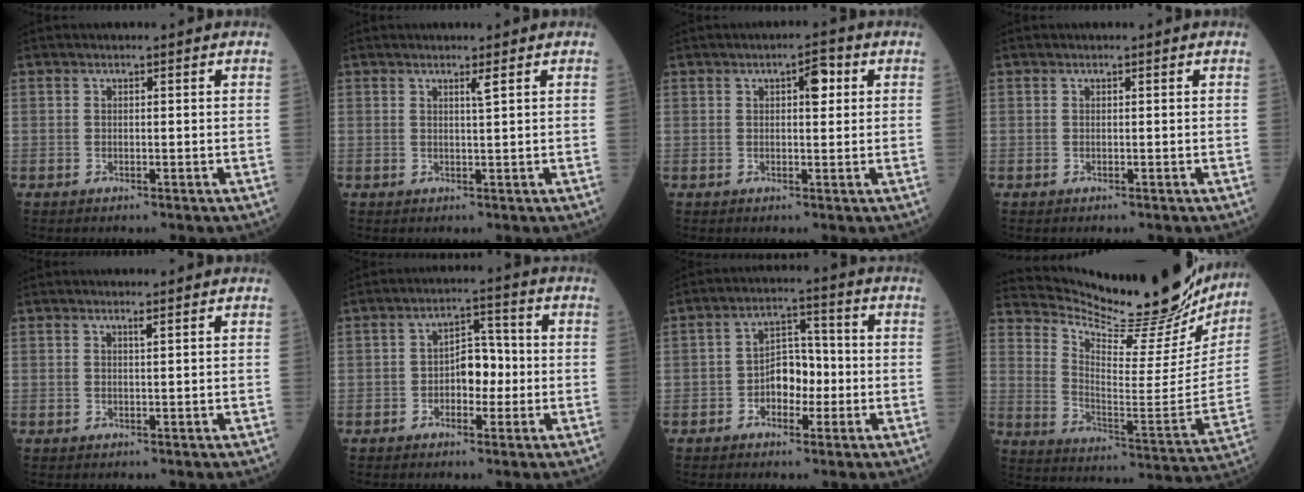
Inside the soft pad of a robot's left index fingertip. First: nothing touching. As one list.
[{"total": 1.1, "force": [0.7, -0.4, 0.8], "torque": [-0.024, -0.008, 0.016]}, {"total": 3.1, "force": [1.1, 1.0, 2.7], "torque": [-0.041, 0.009, 0.014]}, {"total": 0.0}, {"total": 0.7, "force": [0.6, -0.2, 0.4], "torque": [-0.019, -0.005, 0.015]}, {"total": 5.3, "force": [-0.8, 2.9, 4.3], "torque": [-0.065, 0.016, -0.017]}, {"total": 5.8, "force": [-1.4, 3.5, 4.4], "torque": [-0.073, 0.018, -0.029]}, {"total": 24.4, "force": [22.7, 3.7, 8.2], "torque": [-0.138, -0.084, 0.314]}]